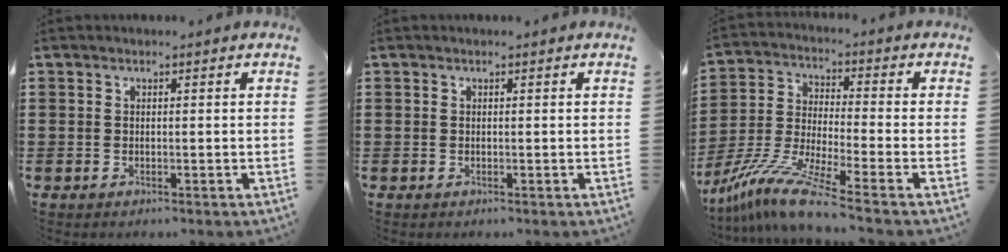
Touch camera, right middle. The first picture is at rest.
{"total": 0.0}
{"total": 9.8, "force": [-7.9, 0.2, 5.8], "torque": [-0.130, -0.004, -0.162]}